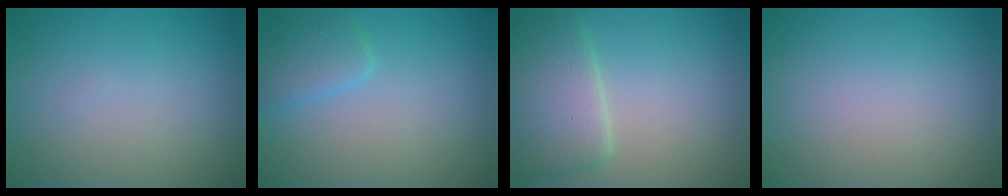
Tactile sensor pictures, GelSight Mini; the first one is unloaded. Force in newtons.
{"total": 2.3, "press": 2.3, "slide": 0.1}
{"total": 4.9, "press": 4.9, "slide": 0.1}
{"total": 0.0}